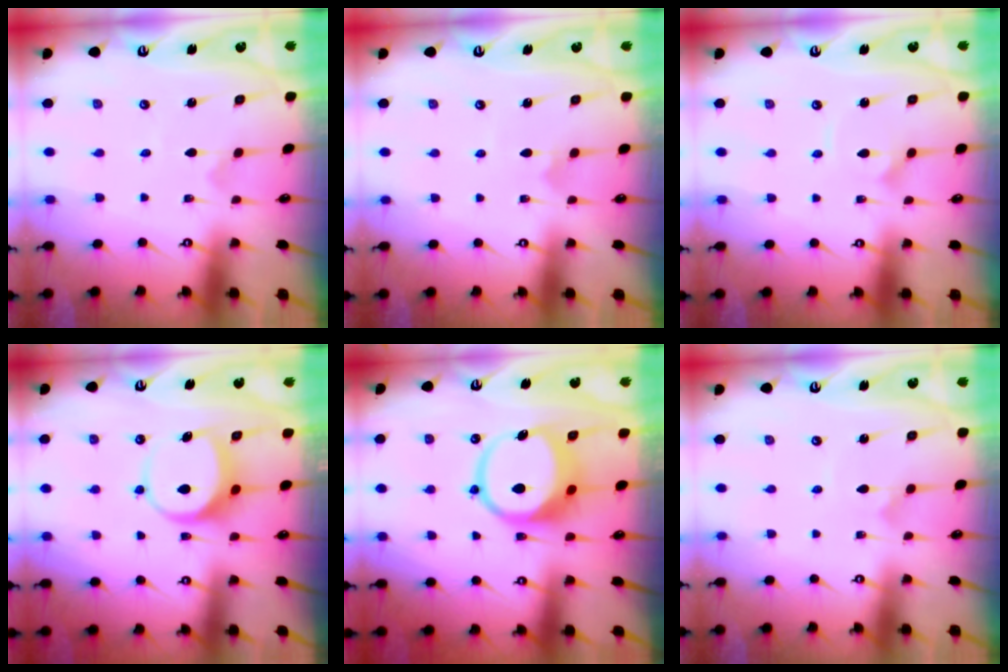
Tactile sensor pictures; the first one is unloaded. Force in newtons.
{"total": 2.5, "press": 2.5, "slide": 0.1}
{"total": 3.2, "press": 3.1, "slide": 0.3}
{"total": 6.7, "press": 6.6, "slide": 0.8}
{"total": 10.3, "press": 10.2, "slide": 1.2}
{"total": 0.9, "press": 0.9, "slide": 0.0}